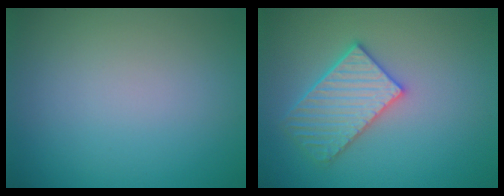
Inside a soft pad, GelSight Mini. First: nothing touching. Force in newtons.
{"total": 4.0, "press": 3.8, "slide": 1.4}